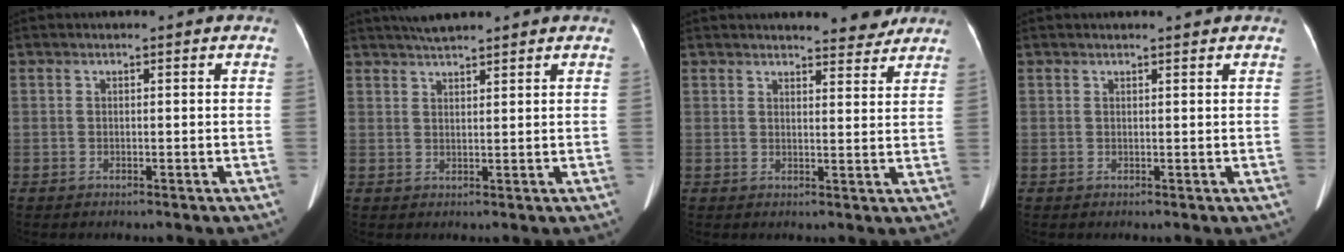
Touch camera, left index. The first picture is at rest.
{"total": 3.9, "force": [3.4, 0.4, 1.8], "torque": [-0.031, 0.018, 0.060]}
{"total": 5.0, "force": [4.7, 0.9, 1.2], "torque": [-0.019, -0.008, 0.050]}
{"total": 1.5, "force": [1.4, -0.1, 0.5], "torque": [-0.010, 0.001, 0.019]}